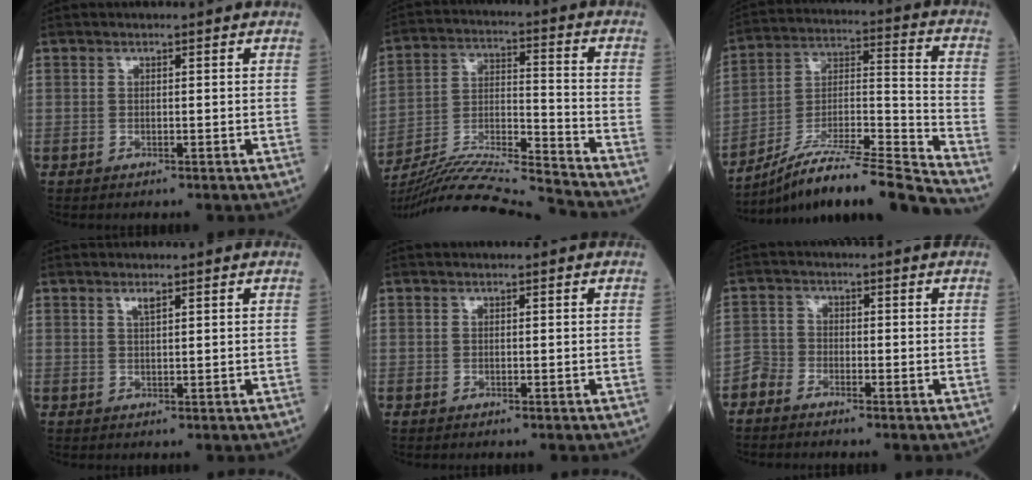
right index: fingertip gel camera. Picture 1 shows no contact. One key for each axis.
{"total": 18.7, "fx": -17.7, "fy": -1.9, "fz": 5.7, "tx": -0.117, "ty": -0.006, "tz": -0.302}
{"total": 20.0, "fx": -17.7, "fy": -1.2, "fz": 9.2, "tx": -0.154, "ty": 0.005, "tz": -0.309}
{"total": 1.1, "fx": 0.8, "fy": 0.1, "fz": 0.8, "tx": -0.019, "ty": 0.002, "tz": 0.019}
{"total": 0.0}
{"total": 2.3, "fx": -2.1, "fy": 0.9, "fz": -0.1, "tx": 0.006, "ty": -0.001, "tz": -0.045}